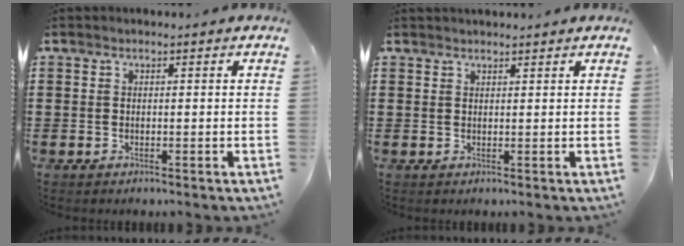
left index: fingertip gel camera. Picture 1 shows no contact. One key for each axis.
{"total": 1.1, "fx": 1.1, "fy": 0.1, "fz": 0.1, "tx": -0.005, "ty": -0.001, "tz": 0.021}